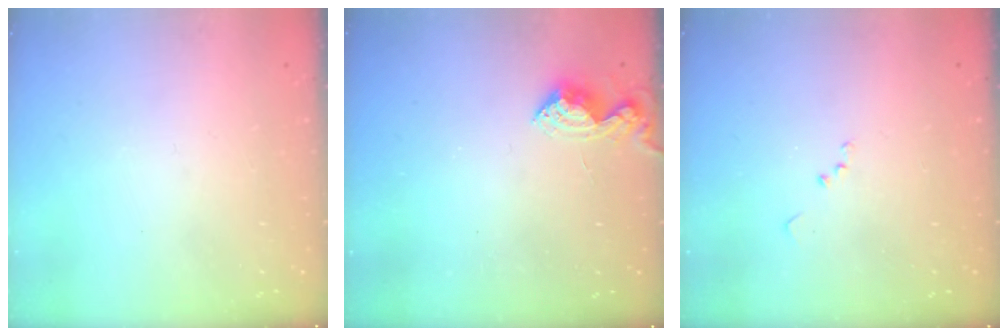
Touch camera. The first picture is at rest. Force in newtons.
{"total": 8.1, "press": 8.1, "slide": 0.8}
{"total": 8.6, "press": 8.5, "slide": 1.1}